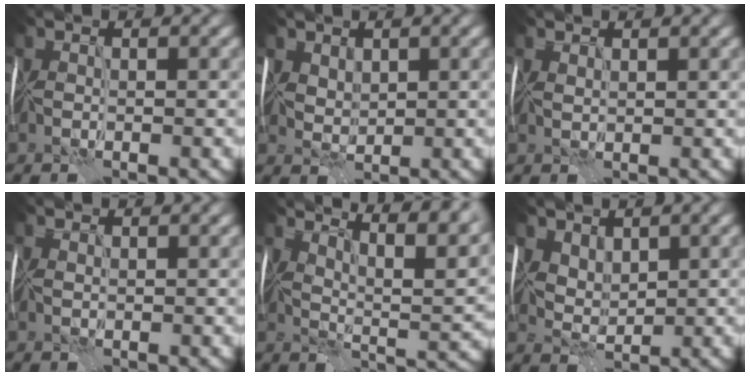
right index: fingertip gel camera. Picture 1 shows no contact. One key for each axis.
{"total": 2.1, "fx": 1.4, "fy": 1.4, "fz": 0.7, "tx": -0.019, "ty": 0.003, "tz": 0.025}
{"total": 1.0, "fx": 0.9, "fy": 0.1, "fz": 0.1, "tx": -0.007, "ty": 0.005, "tz": 0.015}
{"total": 0.9, "fx": 0.7, "fy": 0.4, "fz": 0.3, "tx": -0.006, "ty": 0.005, "tz": 0.007}
{"total": 10.1, "fx": 7.4, "fy": 2.3, "fz": 6.4, "tx": -0.086, "ty": 0.018, "tz": 0.088}
{"total": 2.8, "fx": 1.8, "fy": 1.8, "fz": 1.2, "tx": -0.029, "ty": -0.004, "tz": 0.039}